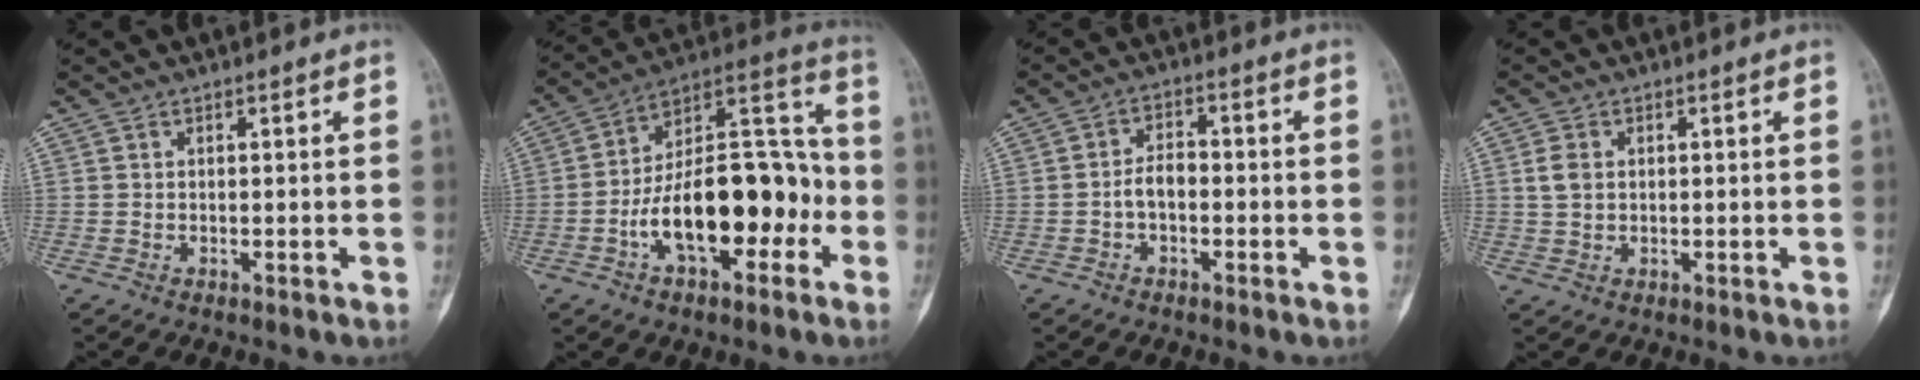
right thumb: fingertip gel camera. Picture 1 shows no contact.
{"total": 21.3, "force": [-5.7, 10.8, 17.4], "torque": [-0.251, 0.062, -0.094]}
{"total": 4.1, "force": [-1.1, 2.5, 3.0], "torque": [-0.044, 0.020, -0.026]}
{"total": 2.1, "force": [0.4, 1.5, 1.5], "torque": [-0.029, 0.002, 0.009]}